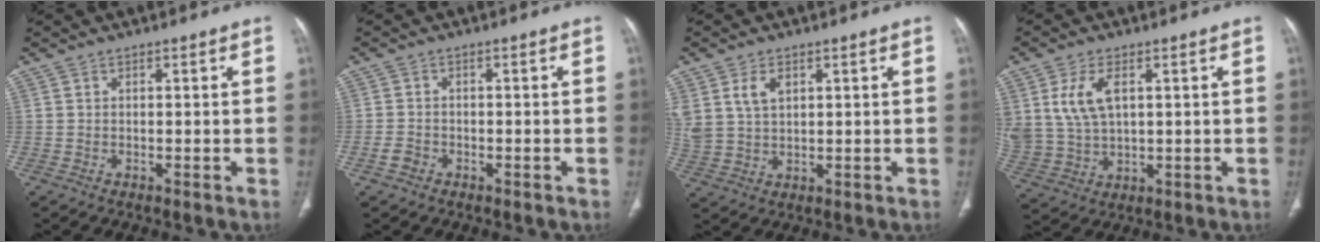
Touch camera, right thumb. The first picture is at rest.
{"total": 2.1, "force": [-1.2, 1.6, 0.8], "torque": [-0.013, 0.009, -0.022]}
{"total": 6.6, "force": [2.8, 4.2, 4.2], "torque": [-0.086, -0.006, 0.063]}
{"total": 9.1, "force": [2.8, 5.4, 6.7], "torque": [-0.139, -0.006, 0.065]}